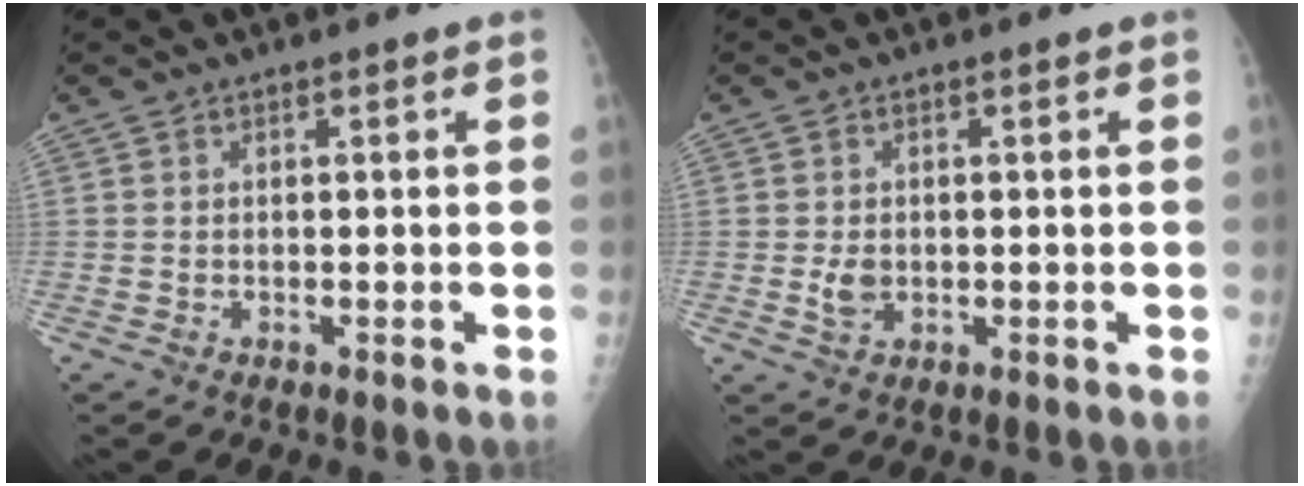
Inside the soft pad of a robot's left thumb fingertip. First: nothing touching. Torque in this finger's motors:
{"motor_torque": [-0.07, 0.05, 0.09, 0.03, 0.02]}